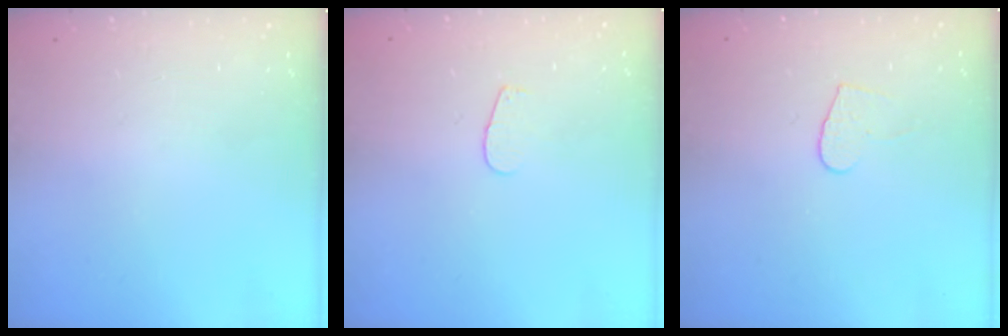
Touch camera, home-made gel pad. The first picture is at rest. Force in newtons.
{"total": 2.6, "press": 2.5, "slide": 0.3}
{"total": 4.7, "press": 4.7, "slide": 0.4}